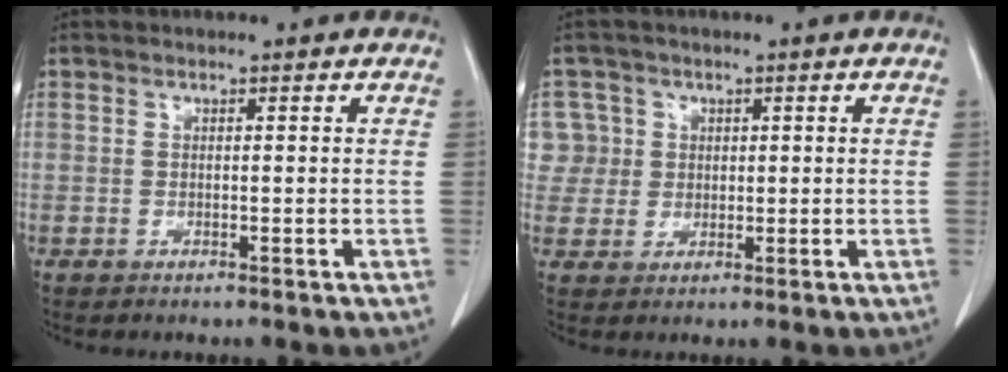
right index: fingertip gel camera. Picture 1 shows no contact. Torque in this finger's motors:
{"motor_torque": [0.18, 0.25, 0.09, 0.01]}